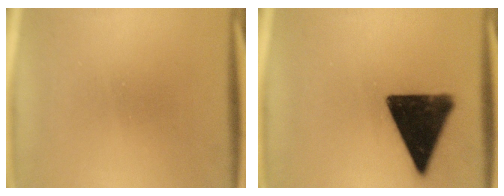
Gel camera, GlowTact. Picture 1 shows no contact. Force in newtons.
{"total": 15.9}